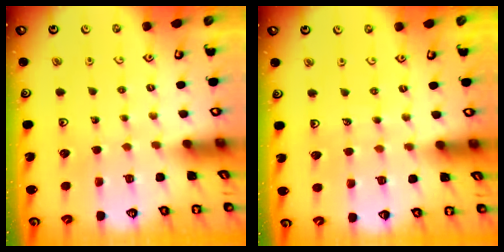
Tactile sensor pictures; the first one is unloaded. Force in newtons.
{"total": 5.0, "press": 4.6, "slide": 2.0}